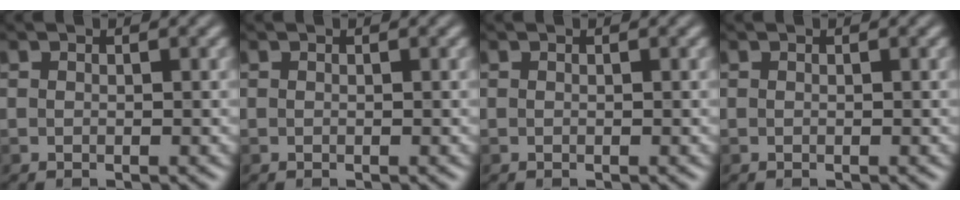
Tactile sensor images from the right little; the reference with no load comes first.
{"total": 0.0}
{"total": 0.0}
{"total": 0.0}